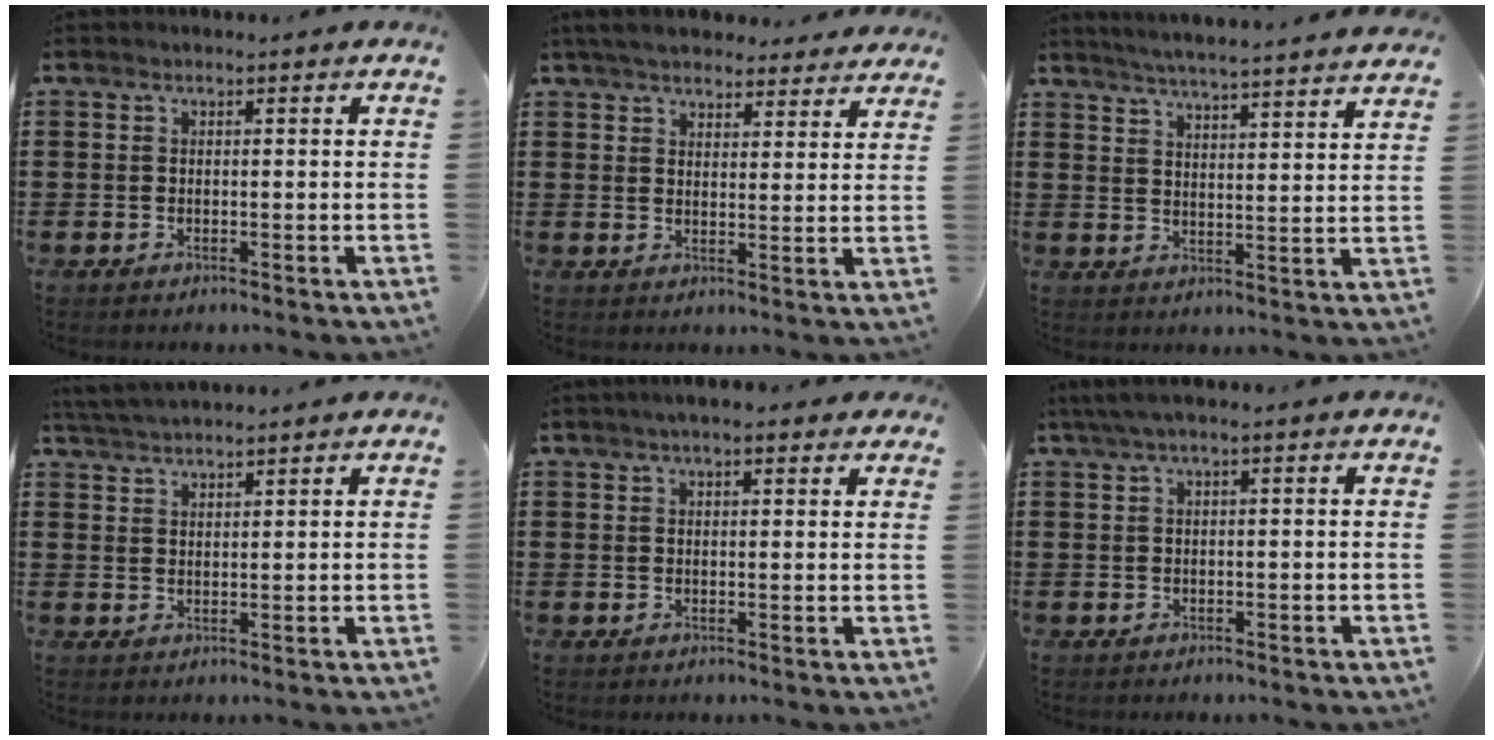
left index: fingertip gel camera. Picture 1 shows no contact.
{"total": 5.1, "force": [4.8, 1.0, 1.4], "torque": [-0.043, -0.013, 0.089]}
{"total": 4.7, "force": [4.5, -1.0, 0.9], "torque": [-0.035, -0.033, 0.075]}
{"total": 3.0, "force": [3.0, -0.1, 0.5], "torque": [-0.019, -0.002, 0.057]}
{"total": 2.7, "force": [2.0, 0.7, 1.7], "torque": [-0.038, 0.008, 0.036]}
{"total": 1.7, "force": [-0.1, 0.2, 1.7], "torque": [-0.034, -0.004, -0.005]}